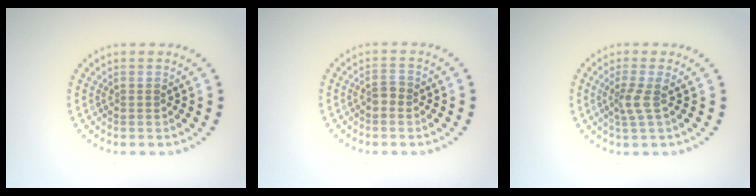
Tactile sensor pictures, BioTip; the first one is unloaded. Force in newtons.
{"total": 1.1, "press": 1.0, "slide": 0.4}
{"total": 1.9, "press": 1.4, "slide": 1.3}